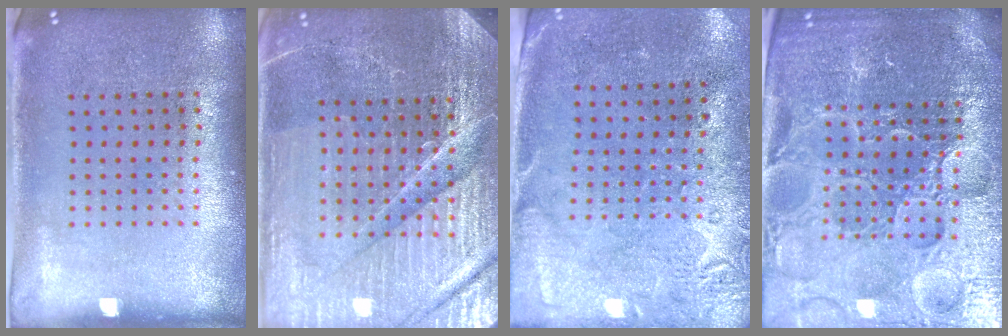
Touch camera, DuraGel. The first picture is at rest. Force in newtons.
{"total": 5.5, "press": 5.0, "slide": 2.2}
{"total": 2.7, "press": 2.2, "slide": 1.5}
{"total": 5.7, "press": 5.2, "slide": 2.4}